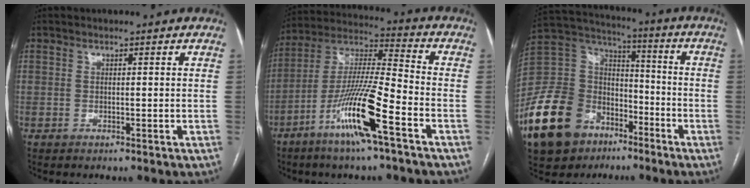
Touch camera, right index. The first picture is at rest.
{"total": 15.0, "force": [-7.3, 0.4, 13.1], "torque": [-0.265, -0.013, -0.141]}
{"total": 19.0, "force": [-10.7, 13.3, 8.3], "torque": [-0.185, 0.053, -0.186]}